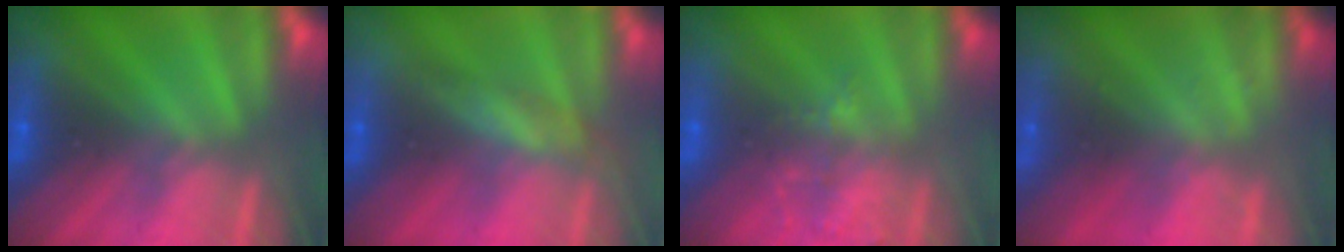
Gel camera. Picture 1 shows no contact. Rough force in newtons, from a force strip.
{"total": 2.8}
{"total": 1.6}
{"total": 2.3}